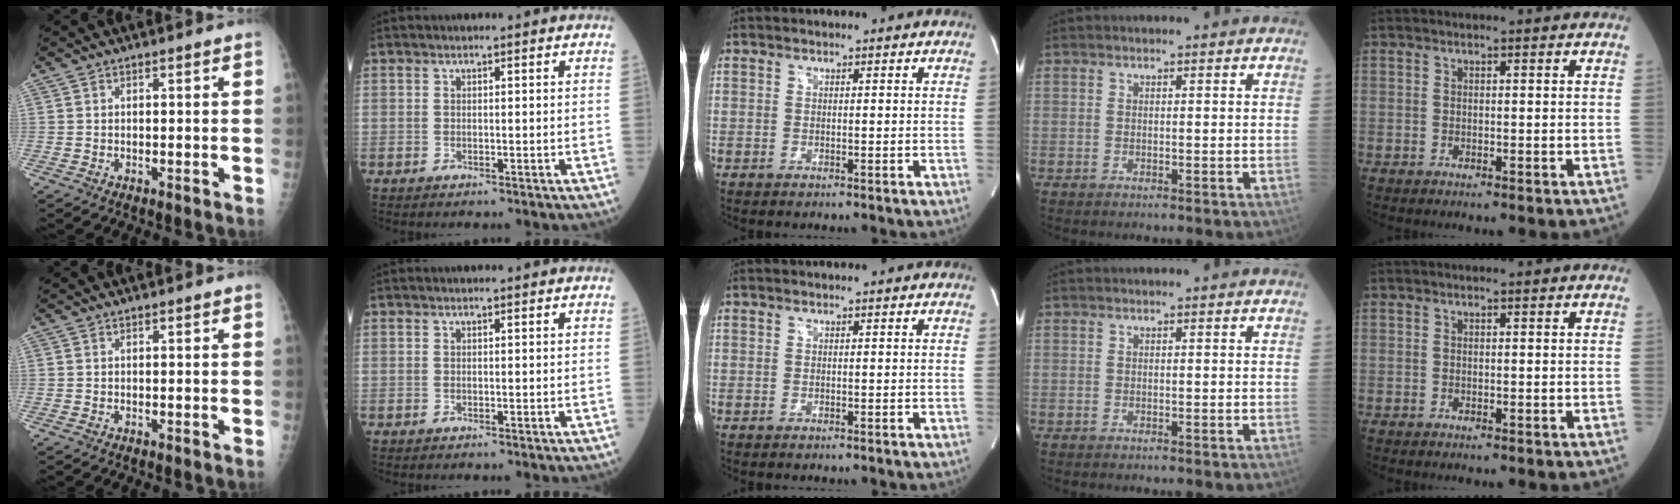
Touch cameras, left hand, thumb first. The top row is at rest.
{}